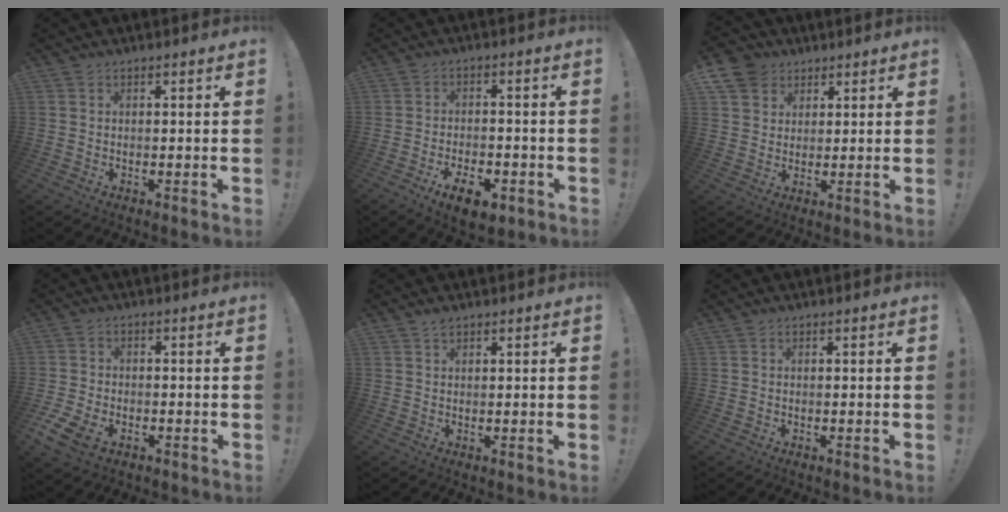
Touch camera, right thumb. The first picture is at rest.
{"total": 9.0, "force": [-5.1, 3.8, 6.3], "torque": [-0.082, 0.025, -0.086]}
{"total": 7.8, "force": [4.5, 6.2, 1.7], "torque": [-0.026, -0.028, 0.089]}
{"total": 7.5, "force": [-3.5, 4.6, 4.7], "torque": [-0.107, 0.008, -0.061]}
{"total": 1.1, "force": [0.9, 0.3, 0.5], "torque": [-0.009, -0.002, 0.017]}
{"total": 0.0}